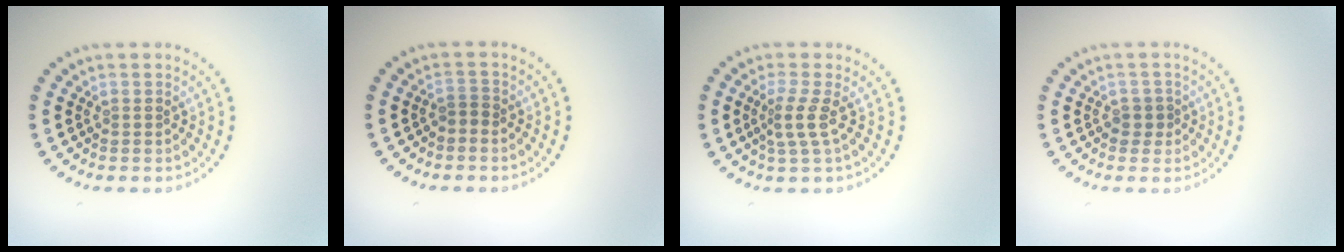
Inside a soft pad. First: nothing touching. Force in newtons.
{"total": 1.0, "press": 0.8, "slide": 0.6}
{"total": 2.2, "press": 1.5, "slide": 1.7}
{"total": 1.0, "press": 0.8, "slide": 0.7}